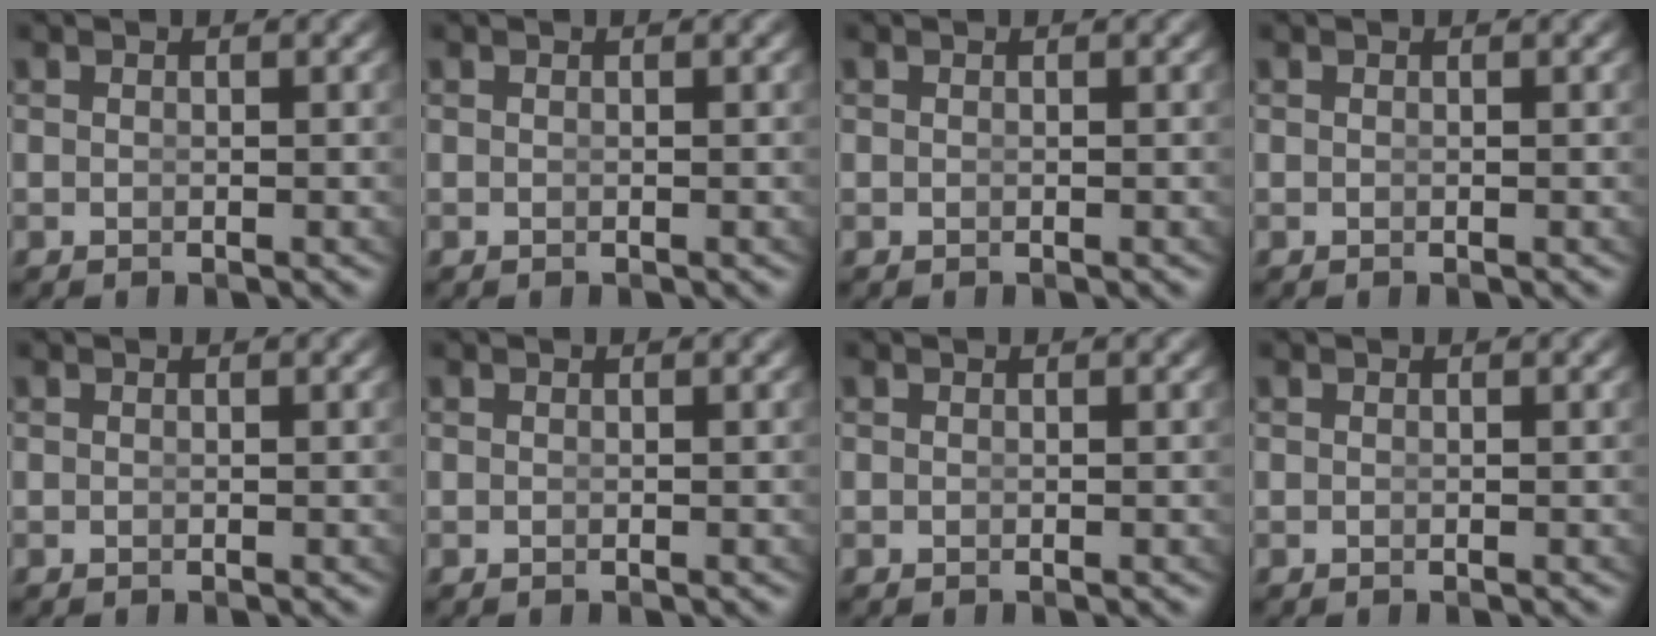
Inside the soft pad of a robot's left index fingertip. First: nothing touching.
{"total": 0.0}
{"total": 0.0}
{"total": 0.0}
{"total": 0.0}
{"total": 0.0}
{"total": 0.0}
{"total": 0.0}